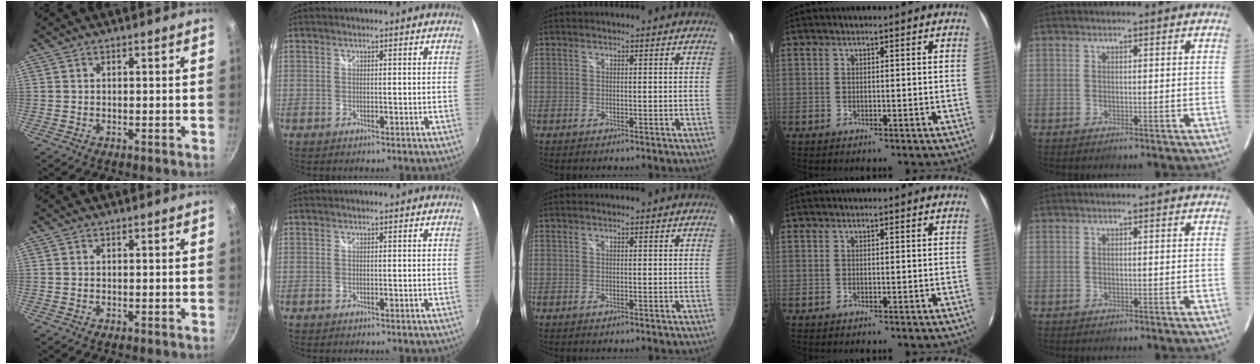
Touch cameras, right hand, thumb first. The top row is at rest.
{}